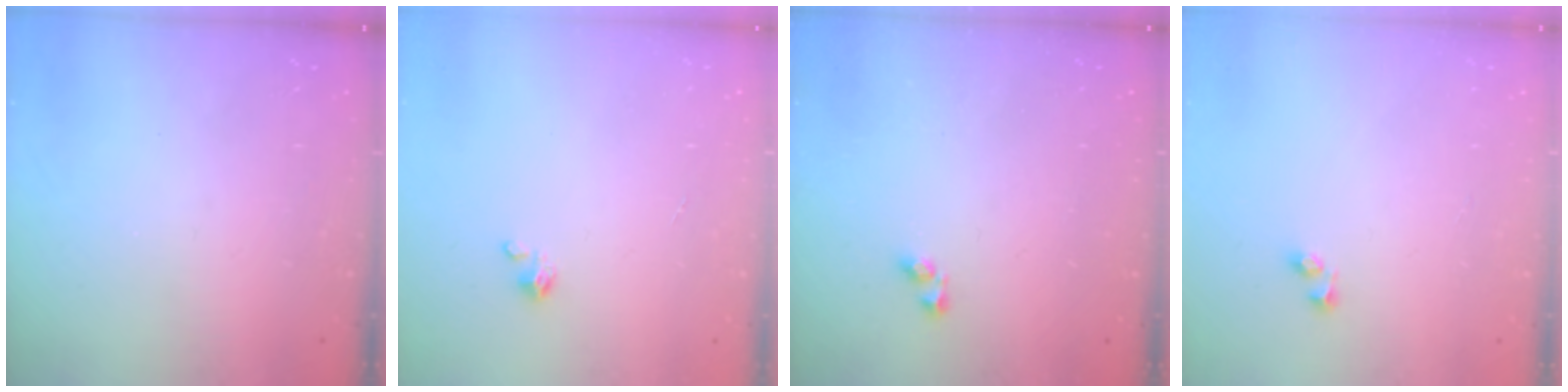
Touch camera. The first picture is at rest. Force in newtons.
{"total": 1.4, "press": 1.4, "slide": 0.3}
{"total": 2.9, "press": 2.9, "slide": 0.6}
{"total": 2.6, "press": 2.3, "slide": 1.2}